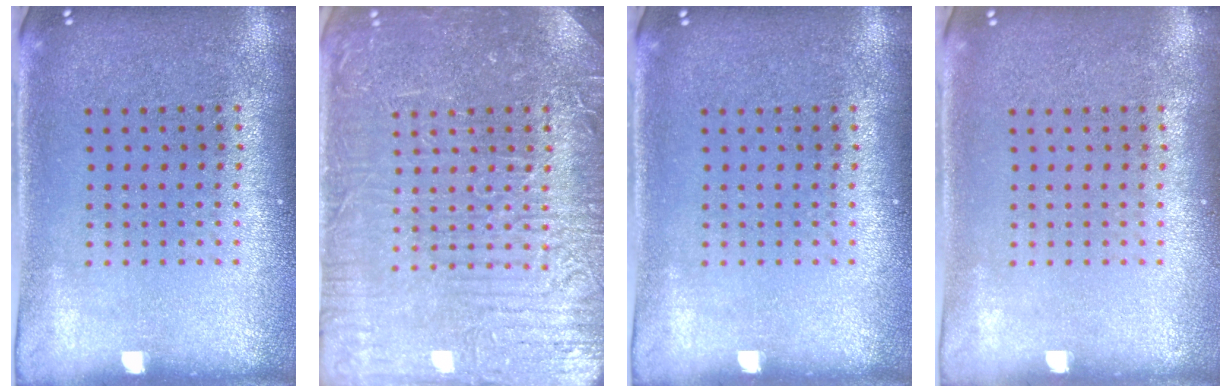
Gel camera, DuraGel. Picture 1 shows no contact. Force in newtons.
{"total": 4.6, "press": 4.6, "slide": 0.6}
{"total": 0.0}
{"total": 0.0}